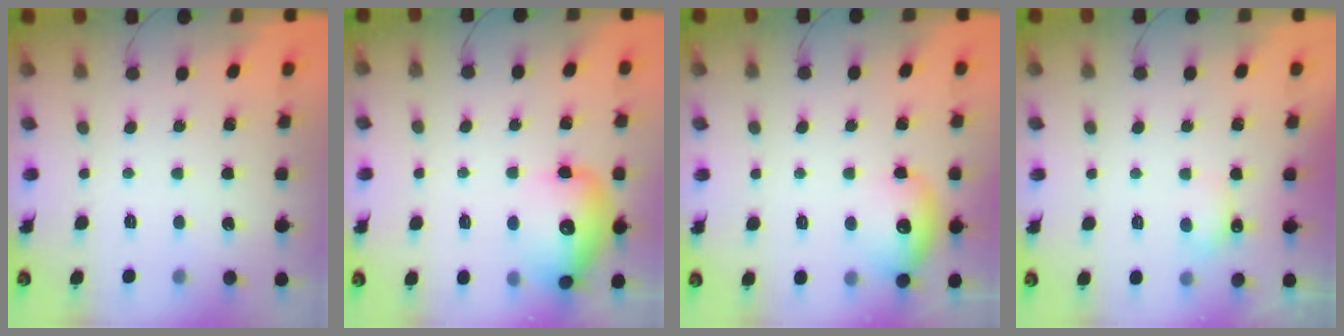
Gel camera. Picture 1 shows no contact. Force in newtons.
{"total": 15.4, "press": 15.3, "slide": 1.7}
{"total": 11.0, "press": 10.8, "slide": 1.8}
{"total": 3.7, "press": 3.6, "slide": 1.1}